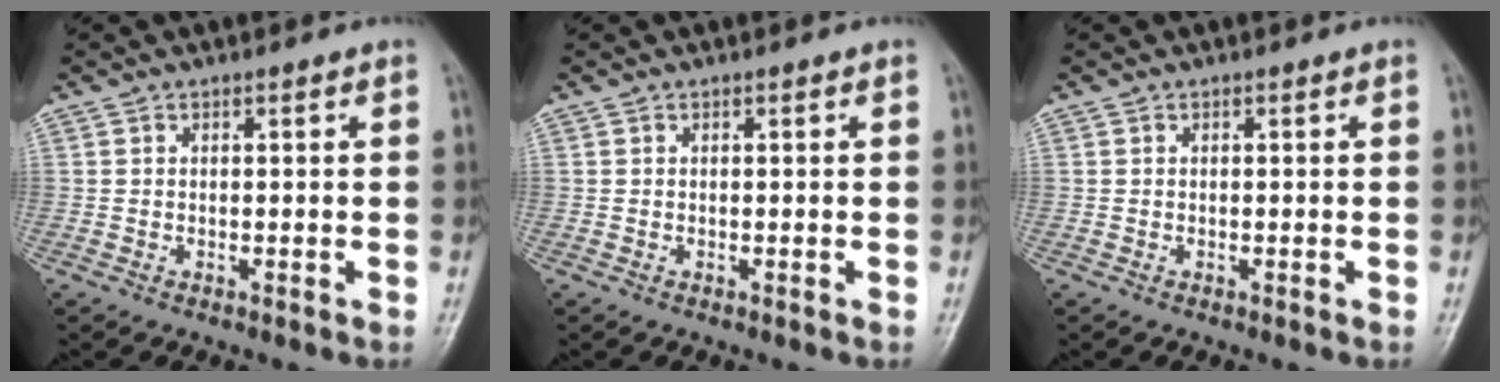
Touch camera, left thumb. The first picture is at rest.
{"total": 0.0}
{"total": 0.0}